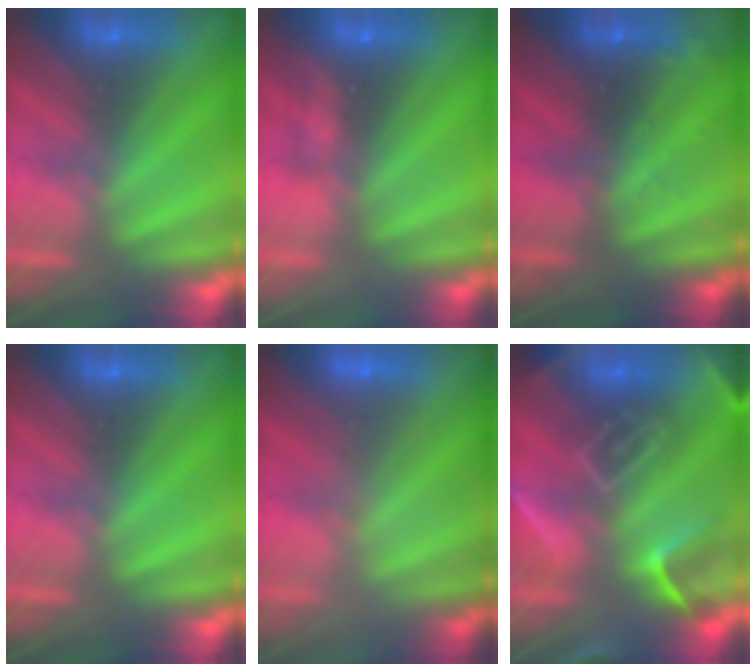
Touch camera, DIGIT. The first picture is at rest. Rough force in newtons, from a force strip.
{"total": 3.5}
{"total": 2.7}
{"total": 0.0}
{"total": 2.3}
{"total": 12.7}